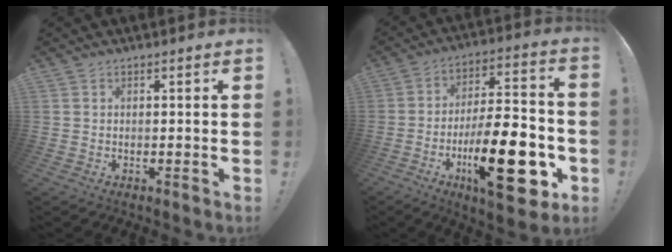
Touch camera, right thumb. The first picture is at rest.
{"total": 26.5, "force": [-8.1, 10.1, 23.1], "torque": [-0.371, 0.047, -0.118]}